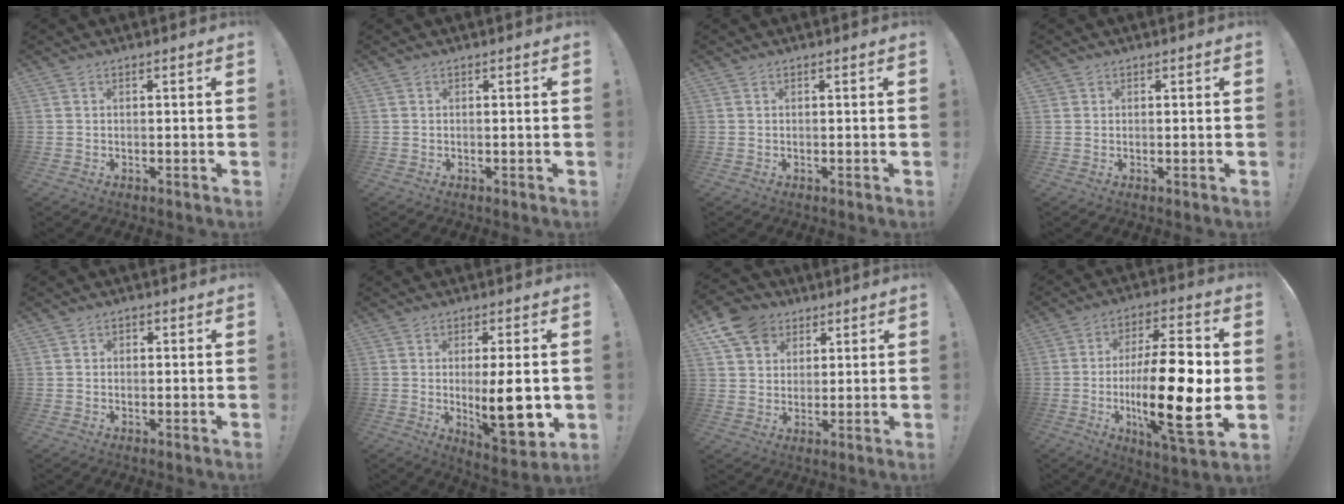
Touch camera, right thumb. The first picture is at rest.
{"total": 0.0}
{"total": 0.0}
{"total": 0.9, "force": [0.6, 0.6, 0.0], "torque": [-0.001, 0.002, 0.012]}
{"total": 1.1, "force": [-0.2, 1.0, 0.5], "torque": [-0.007, 0.004, -0.004]}
{"total": 12.9, "force": [-0.3, 3.5, 12.4], "torque": [-0.192, -0.018, -0.006]}
{"total": 11.1, "force": [5.8, 8.7, 3.9], "torque": [-0.056, -0.032, 0.114]}
{"total": 24.6, "force": [-2.3, 7.5, 23.3], "torque": [-0.407, -0.002, -0.041]}